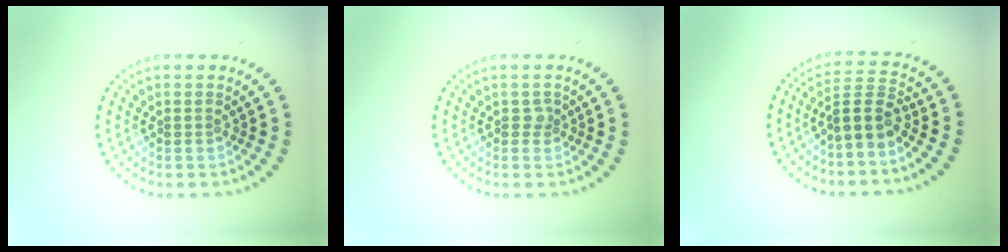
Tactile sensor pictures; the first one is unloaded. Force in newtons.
{"total": 0.8, "press": 0.5, "slide": 0.5}
{"total": 3.2, "press": 2.7, "slide": 1.8}